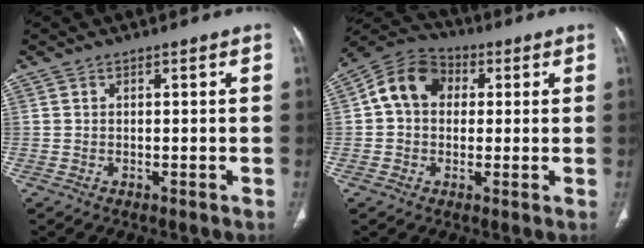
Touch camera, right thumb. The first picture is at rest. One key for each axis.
{"total": 10.4, "fx": 1.7, "fy": 8.1, "fz": 6.2, "tx": -0.096, "ty": 0.024, "tz": 0.014}